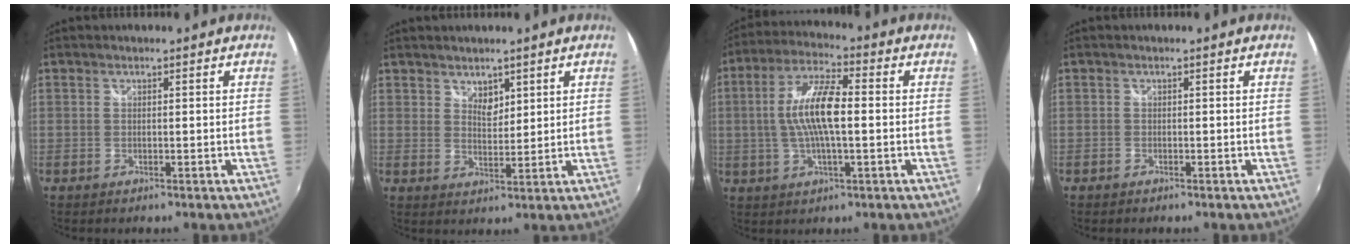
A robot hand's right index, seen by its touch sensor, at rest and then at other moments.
{"total": 3.3, "force": [2.4, 1.9, 1.3], "torque": [-0.014, -0.001, 0.042]}
{"total": 11.2, "force": [-0.1, 3.0, 10.7], "torque": [-0.212, 0.009, -0.004]}
{"total": 0.7, "force": [-0.6, 0.5, 0.0], "torque": [-0.003, -0.002, -0.013]}